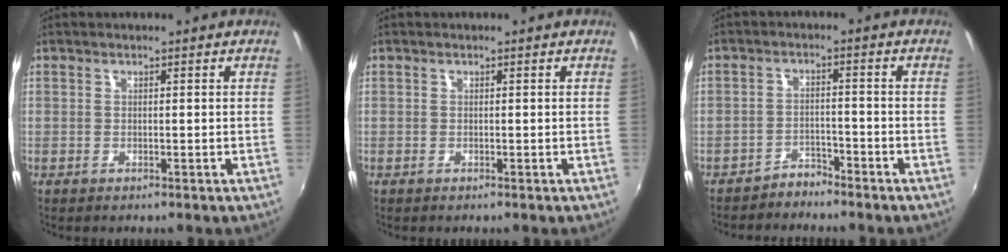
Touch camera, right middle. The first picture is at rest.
{"total": 0.0}
{"total": 3.2, "force": [-3.0, 0.7, 0.3], "torque": [-0.014, 0.006, -0.049]}